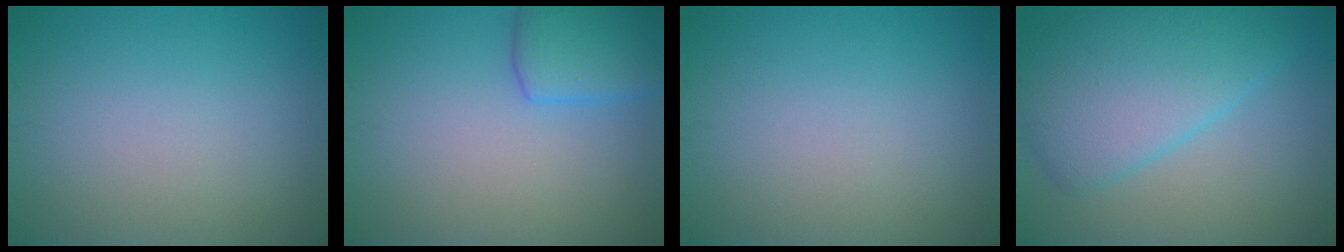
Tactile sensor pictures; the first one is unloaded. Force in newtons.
{"total": 3.9, "press": 3.9, "slide": 0.3}
{"total": 0.0}
{"total": 6.8, "press": 6.8, "slide": 0.1}